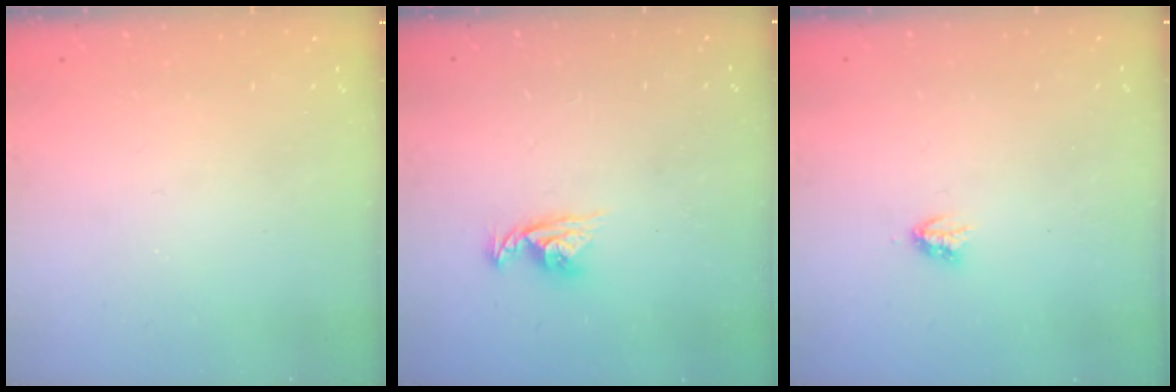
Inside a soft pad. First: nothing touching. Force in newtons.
{"total": 7.6, "press": 7.6, "slide": 0.6}
{"total": 2.9, "press": 2.9, "slide": 0.5}